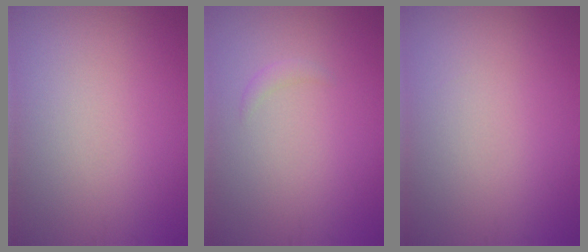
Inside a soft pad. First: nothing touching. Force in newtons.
{"total": 0.7, "press": 0.7, "slide": 0.0}
{"total": 0.0}